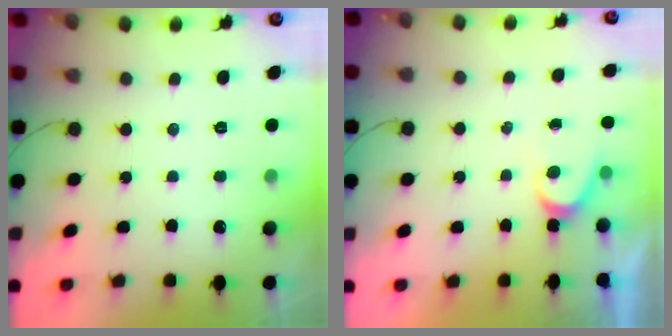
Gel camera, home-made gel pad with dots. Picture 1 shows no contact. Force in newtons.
{"total": 3.7, "press": 3.7, "slide": 0.3}